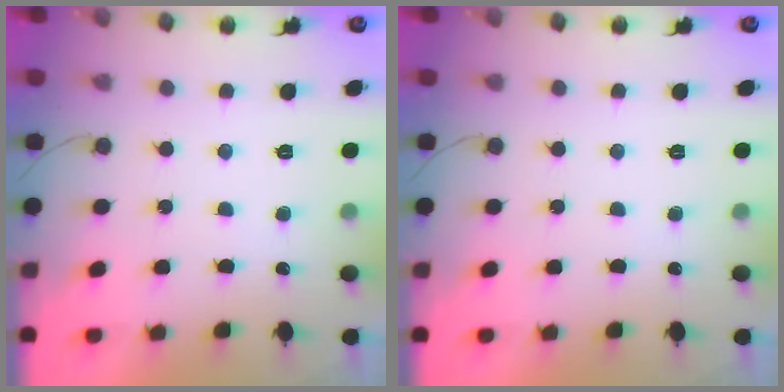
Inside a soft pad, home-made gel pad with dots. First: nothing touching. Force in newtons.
{"total": 0.0}